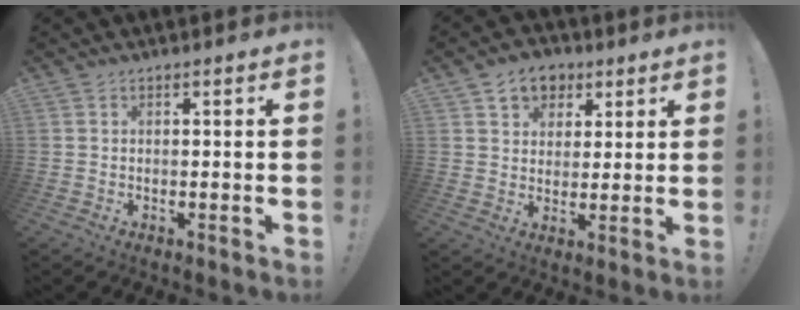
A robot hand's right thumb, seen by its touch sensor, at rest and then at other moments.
{"total": 8.6, "force": [4.3, 6.8, 3.1], "torque": [-0.041, -0.018, 0.082]}